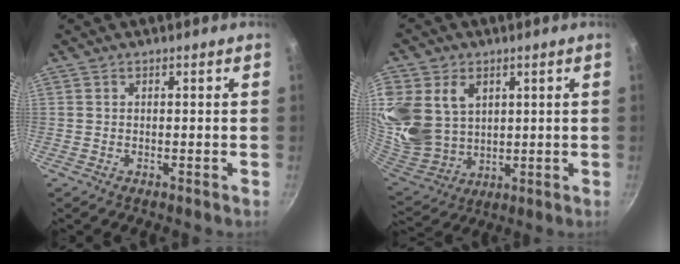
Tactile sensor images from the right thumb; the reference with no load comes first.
{"total": 19.5, "force": [6.0, 14.9, 11.0], "torque": [-0.248, -0.014, 0.134]}